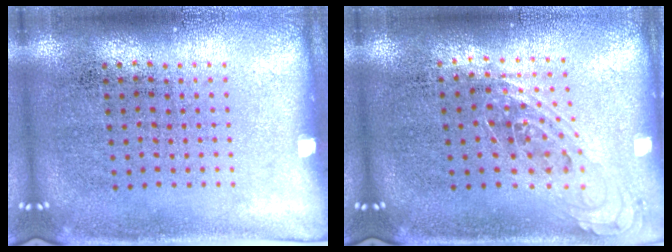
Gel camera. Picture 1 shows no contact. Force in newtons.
{"total": 0.8, "press": 0.7, "slide": 0.3}